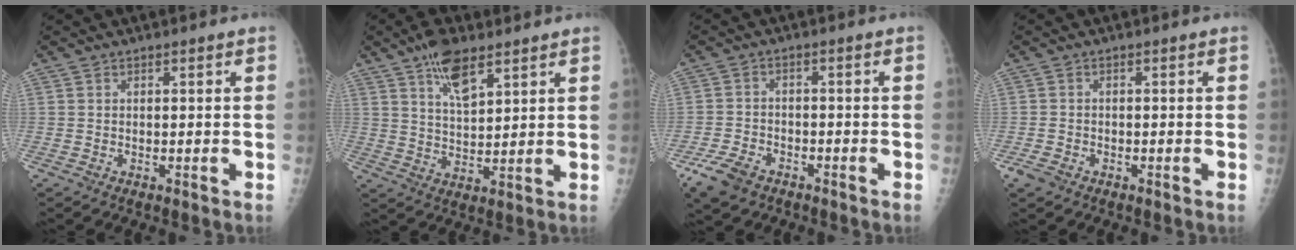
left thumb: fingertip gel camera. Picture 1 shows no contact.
{"total": 8.7, "force": [5.4, 3.6, 5.9], "torque": [-0.088, -0.025, 0.098]}
{"total": 6.8, "force": [-4.3, 4.1, 3.3], "torque": [-0.071, 0.013, -0.077]}
{"total": 2.5, "force": [-1.5, 1.7, 1.1], "torque": [-0.021, 0.004, -0.026]}